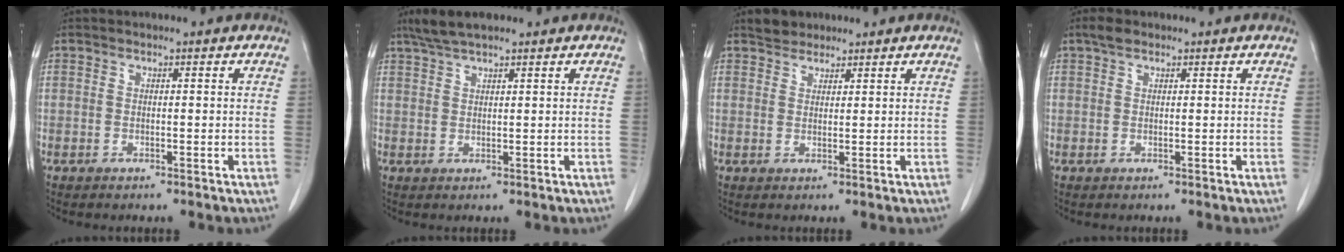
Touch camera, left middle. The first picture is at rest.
{"total": 4.6, "force": [3.7, 0.7, 2.6], "torque": [-0.057, 0.017, 0.071]}
{"total": 2.4, "force": [2.0, 1.2, 0.2], "torque": [-0.006, 0.008, 0.033]}
{"total": 1.6, "force": [1.1, 0.7, 0.8], "torque": [-0.020, 0.011, 0.020]}